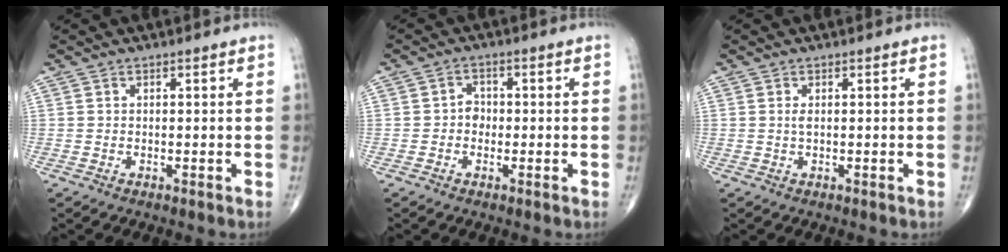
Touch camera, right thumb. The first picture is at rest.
{"total": 2.5, "force": [-0.4, 2.1, 1.2], "torque": [-0.001, 0.008, -0.014]}
{"total": 0.9, "force": [0.2, 0.3, 0.9], "torque": [-0.021, -0.001, 0.005]}